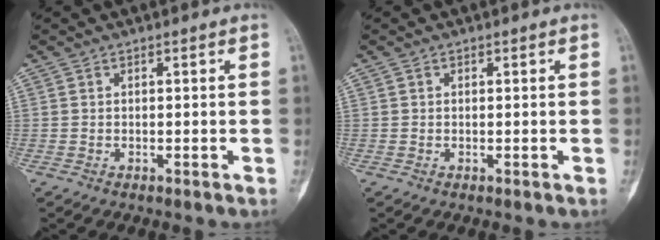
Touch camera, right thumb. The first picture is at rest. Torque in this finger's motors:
{"motor_torque": [-0.29, -0.11, -0.27, 0.12, -0.03]}